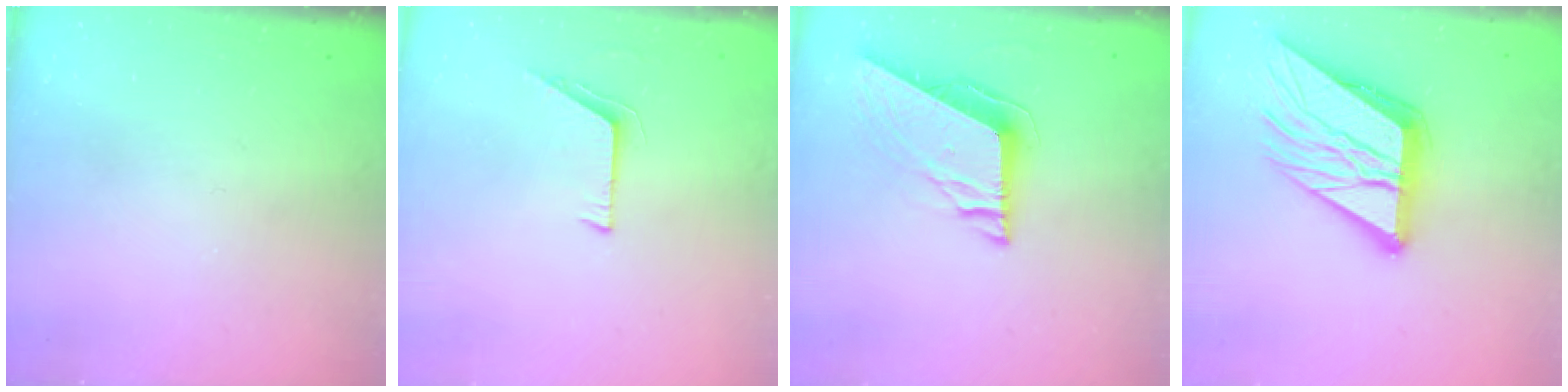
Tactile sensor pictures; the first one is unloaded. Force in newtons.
{"total": 6.1, "press": 6.0, "slide": 0.6}
{"total": 8.9, "press": 8.8, "slide": 1.2}
{"total": 17.6, "press": 17.4, "slide": 2.1}